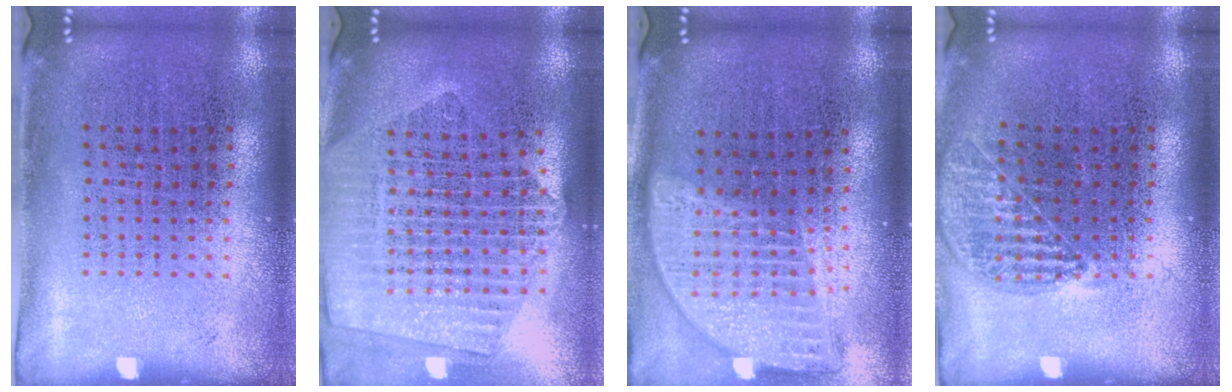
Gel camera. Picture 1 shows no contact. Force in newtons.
{"total": 2.3, "press": 2.1, "slide": 1.1}
{"total": 2.0, "press": 1.6, "slide": 1.2}
{"total": 1.0, "press": 1.0, "slide": 0.2}